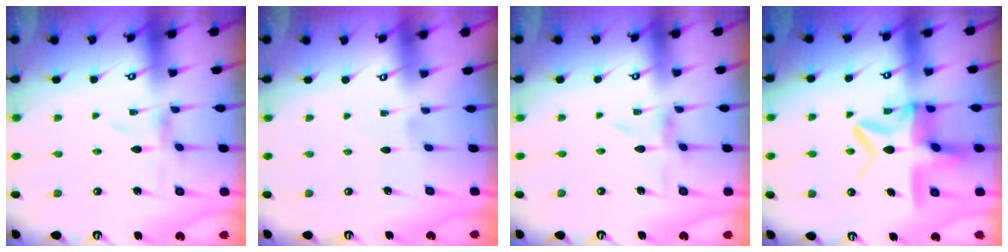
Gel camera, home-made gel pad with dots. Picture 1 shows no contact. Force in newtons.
{"total": 0.0}
{"total": 1.5, "press": 1.5, "slide": 0.3}
{"total": 14.9, "press": 14.9, "slide": 1.4}